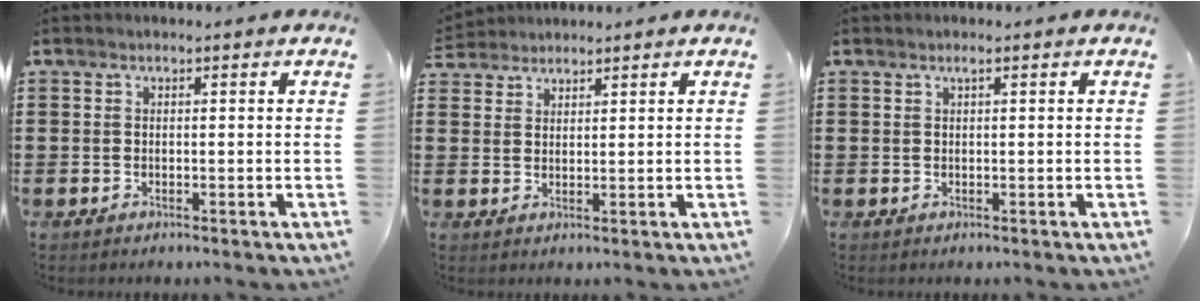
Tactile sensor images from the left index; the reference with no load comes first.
{"total": 2.1, "force": [2.0, 0.7, -0.2], "torque": [-0.004, 0.001, 0.040]}
{"total": 0.7, "force": [0.3, 0.0, 0.6], "torque": [-0.011, -0.002, 0.005]}